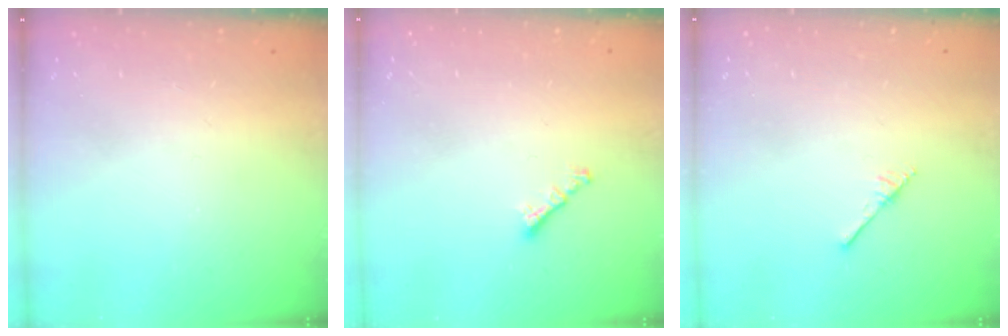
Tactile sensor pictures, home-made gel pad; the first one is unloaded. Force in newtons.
{"total": 0.6, "press": 0.5, "slide": 0.4}
{"total": 2.9, "press": 2.9, "slide": 0.2}